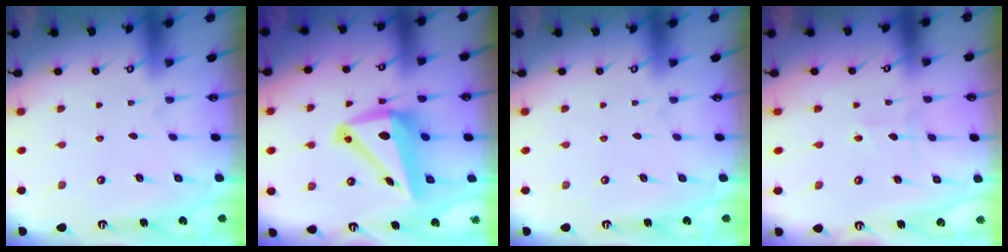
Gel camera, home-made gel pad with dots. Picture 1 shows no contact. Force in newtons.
{"total": 12.2, "press": 11.9, "slide": 2.7}
{"total": 0.0}
{"total": 1.8, "press": 1.8, "slide": 0.1}